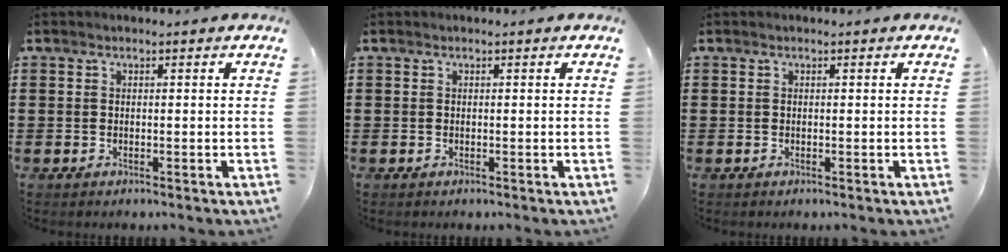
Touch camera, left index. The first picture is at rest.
{"total": 0.0}
{"total": 0.0}